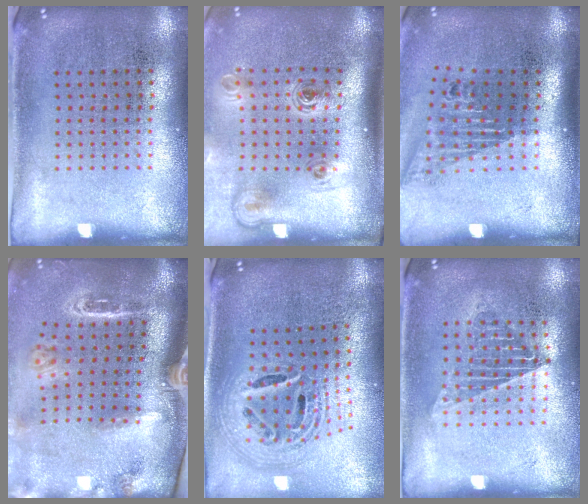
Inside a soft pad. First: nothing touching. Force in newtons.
{"total": 2.3, "press": 1.4, "slide": 1.8}
{"total": 1.6, "press": 1.2, "slide": 1.1}
{"total": 3.2, "press": 2.1, "slide": 2.4}
{"total": 2.4, "press": 1.8, "slide": 1.7}
{"total": 1.3, "press": 1.2, "slide": 0.5}